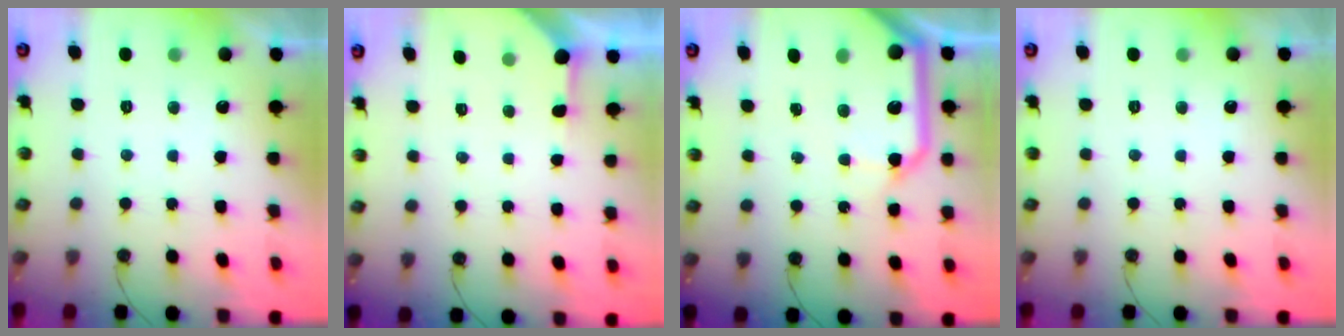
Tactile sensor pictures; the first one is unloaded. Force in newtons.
{"total": 2.1, "press": 2.1, "slide": 0.3}
{"total": 15.5, "press": 15.3, "slide": 2.1}
{"total": 0.0}